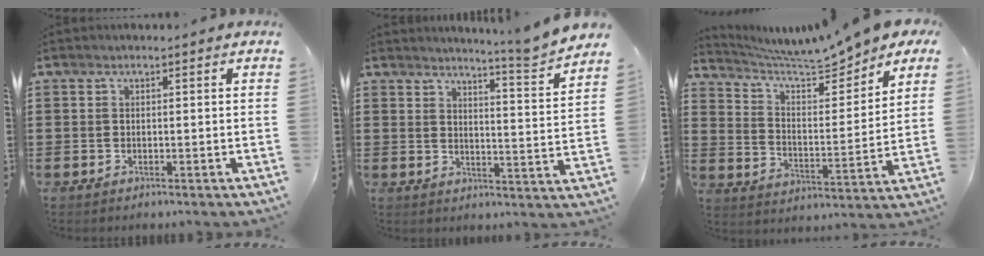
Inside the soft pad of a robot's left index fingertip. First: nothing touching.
{"total": 5.6, "force": [5.1, -1.4, 1.8], "torque": [-0.038, -0.044, 0.079]}
{"total": 7.4, "force": [7.0, 0.2, 2.5], "torque": [-0.079, -0.050, 0.116]}